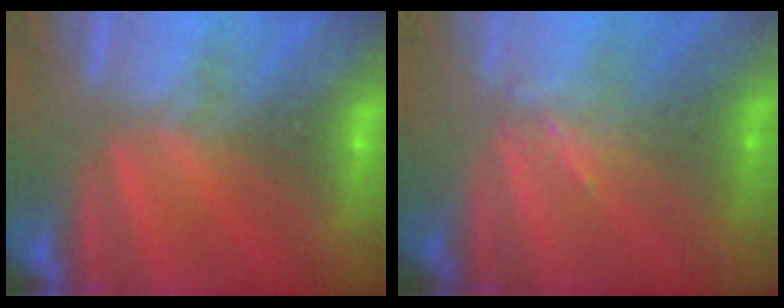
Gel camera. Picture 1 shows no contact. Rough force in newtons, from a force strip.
{"total": 1.1}